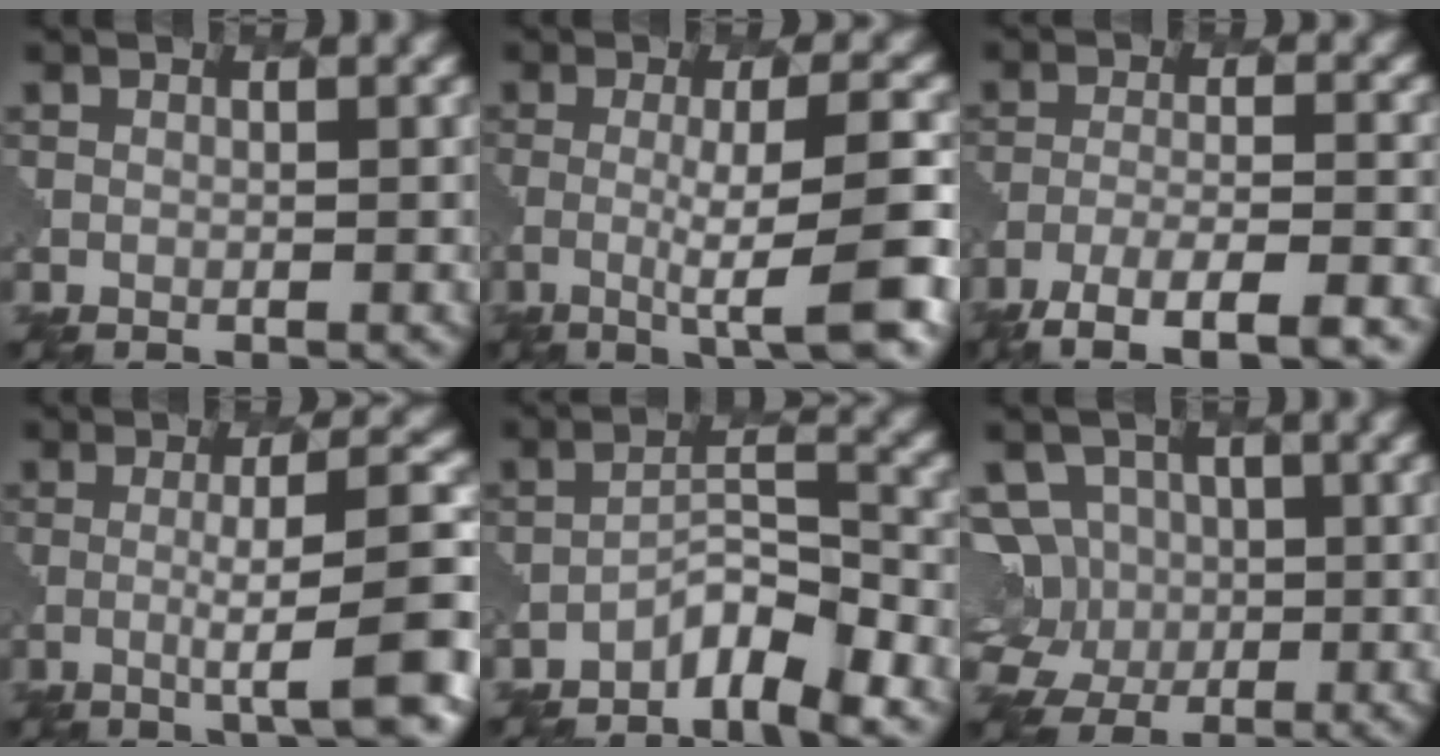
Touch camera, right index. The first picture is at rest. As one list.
[{"total": 6.8, "force": [-1.5, 1.1, 6.6], "torque": [-0.098, 0.001, -0.036]}, {"total": 7.3, "force": [-5.6, 1.6, 4.5], "torque": [-0.076, -0.001, -0.100]}, {"total": 7.7, "force": [-1.7, 1.2, 7.4], "torque": [-0.102, 0.011, -0.039]}, {"total": 4.2, "force": [-3.2, 0.7, 2.5], "torque": [-0.044, 0.007, -0.064]}, {"total": 7.3, "force": [1.1, 6.6, 3.1], "torque": [-0.074, 0.032, -0.011]}]